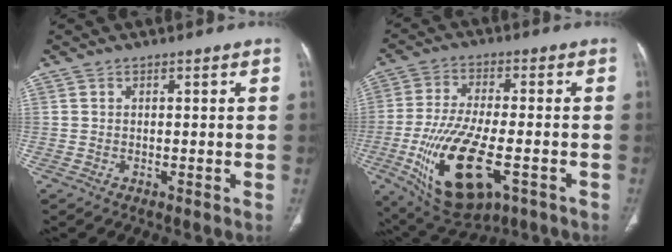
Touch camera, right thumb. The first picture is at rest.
{"total": 18.2, "force": [-6.2, 7.5, 15.4], "torque": [-0.304, 0.000, -0.090]}